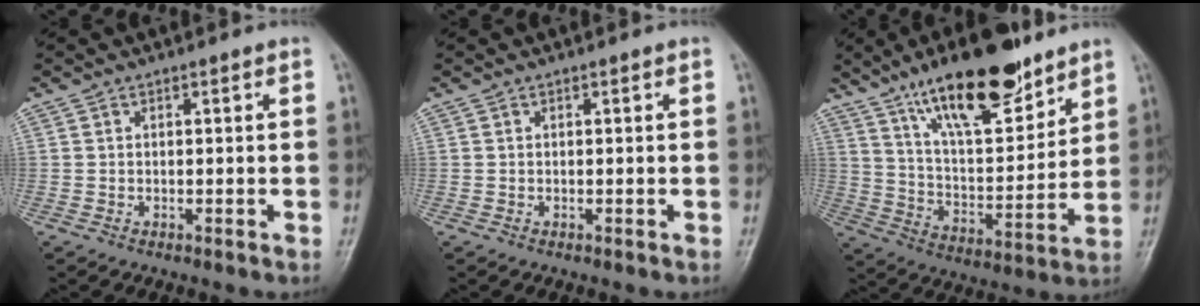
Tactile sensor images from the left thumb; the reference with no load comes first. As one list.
[{"total": 0.0}, {"total": 20.1, "force": [13.5, 6.9, 13.2], "torque": [-0.177, -0.071, 0.236]}]